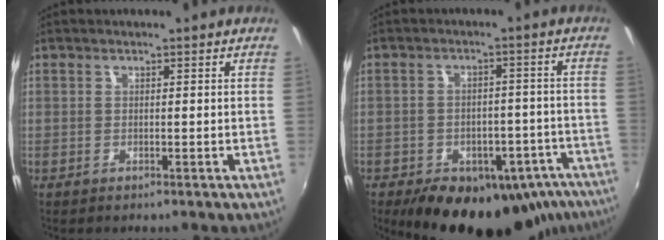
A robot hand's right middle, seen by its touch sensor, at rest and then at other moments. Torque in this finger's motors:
{"motor_torque": [1.07, -1.06, 0.37, 0.18]}